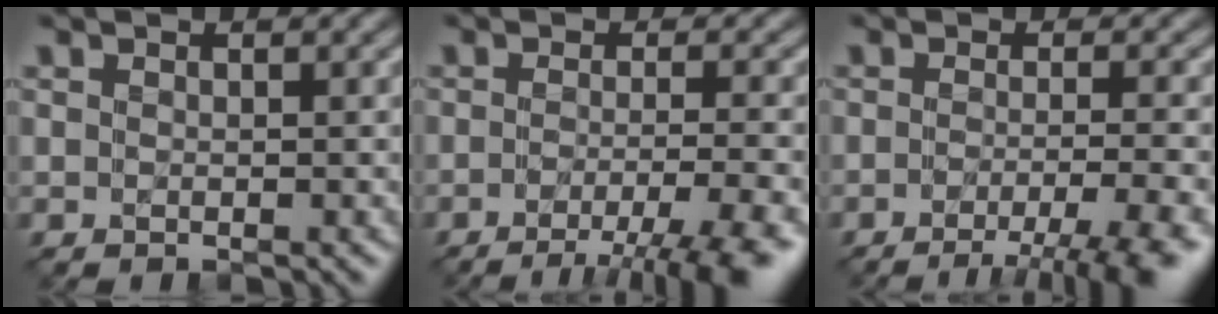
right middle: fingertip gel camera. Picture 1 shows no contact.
{"total": 6.8, "force": [-4.0, 1.2, 5.3], "torque": [-0.071, -0.011, -0.057]}
{"total": 6.1, "force": [-3.6, 1.1, 4.8], "torque": [-0.062, -0.008, -0.049]}